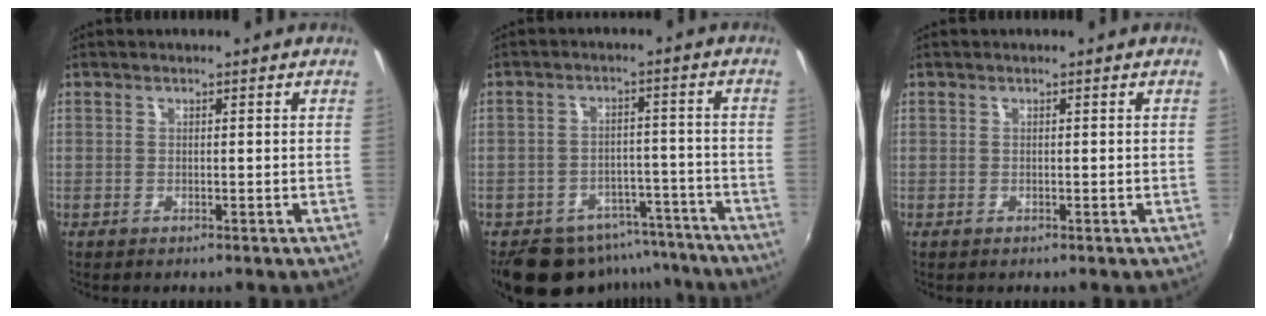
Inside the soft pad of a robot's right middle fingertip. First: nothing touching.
{"total": 14.3, "force": [-11.8, 7.0, 4.0], "torque": [-0.085, 0.026, -0.146]}
{"total": 0.0}